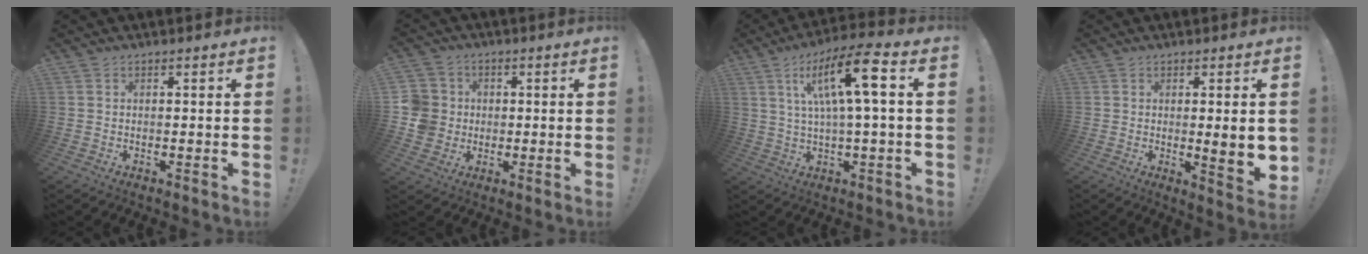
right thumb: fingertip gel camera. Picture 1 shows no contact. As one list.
[{"total": 8.8, "force": [-0.2, 8.4, 2.7], "torque": [-0.069, 0.009, 0.001]}, {"total": 15.3, "force": [4.2, 2.3, 14.5], "torque": [-0.255, -0.001, 0.052]}, {"total": 7.0, "force": [0.9, 0.5, 6.9], "torque": [-0.087, -0.018, 0.016]}]